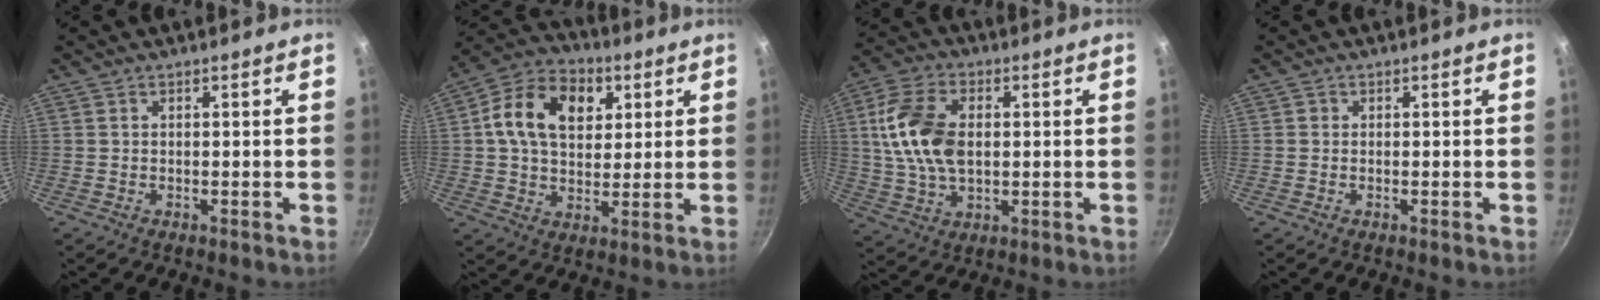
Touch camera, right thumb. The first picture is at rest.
{"total": 15.7, "force": [4.4, 11.2, 10.2], "torque": [-0.145, 0.007, 0.059]}
{"total": 14.1, "force": [1.4, 8.8, 10.9], "torque": [-0.199, 0.007, 0.023]}
{"total": 0.6, "force": [0.0, 0.6, 0.1], "torque": [0.003, 0.002, -0.003]}